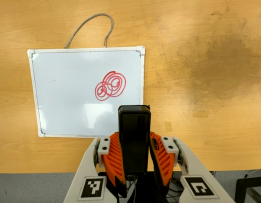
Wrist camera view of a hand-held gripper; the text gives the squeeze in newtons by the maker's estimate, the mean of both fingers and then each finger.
{"total": 6.2, "left": 4.7, "right": 7.8}